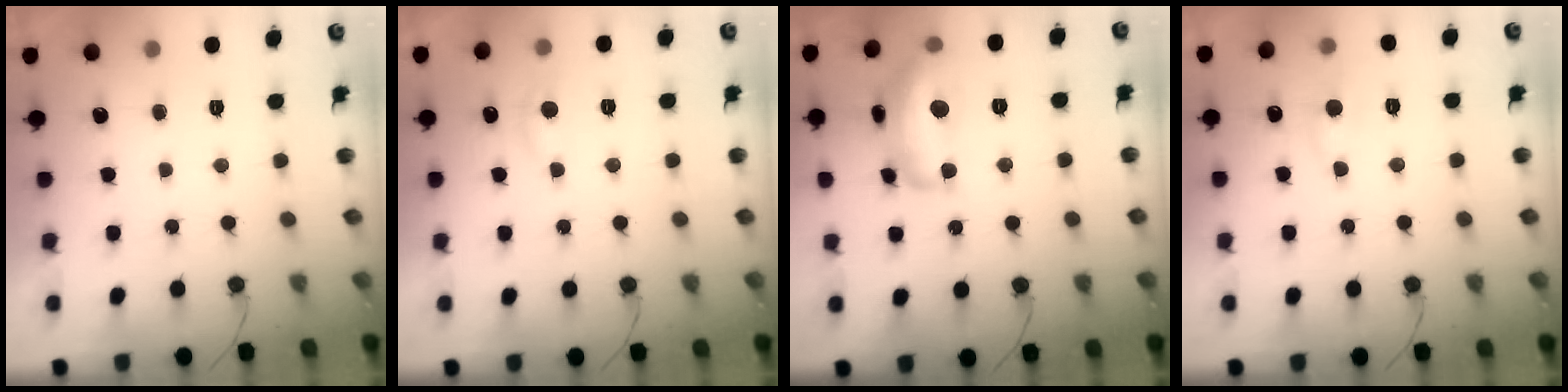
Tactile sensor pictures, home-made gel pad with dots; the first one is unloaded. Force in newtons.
{"total": 5.6, "press": 5.5, "slide": 0.6}
{"total": 14.0, "press": 14.0, "slide": 0.8}
{"total": 4.6, "press": 4.6, "slide": 0.6}